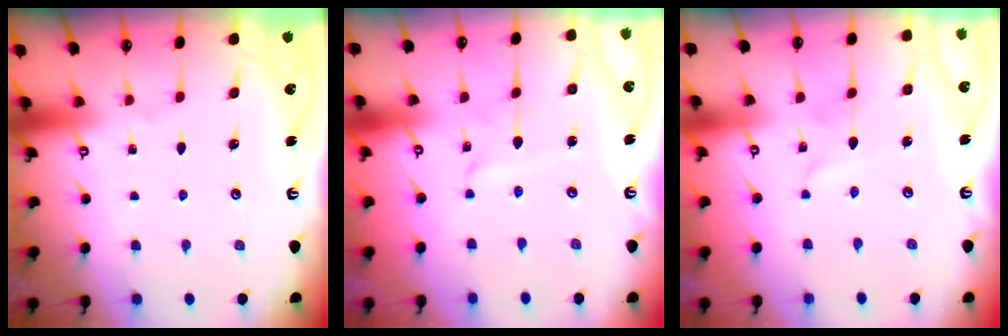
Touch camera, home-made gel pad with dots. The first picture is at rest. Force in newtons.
{"total": 2.2, "press": 2.2, "slide": 0.2}
{"total": 1.8, "press": 1.8, "slide": 0.1}